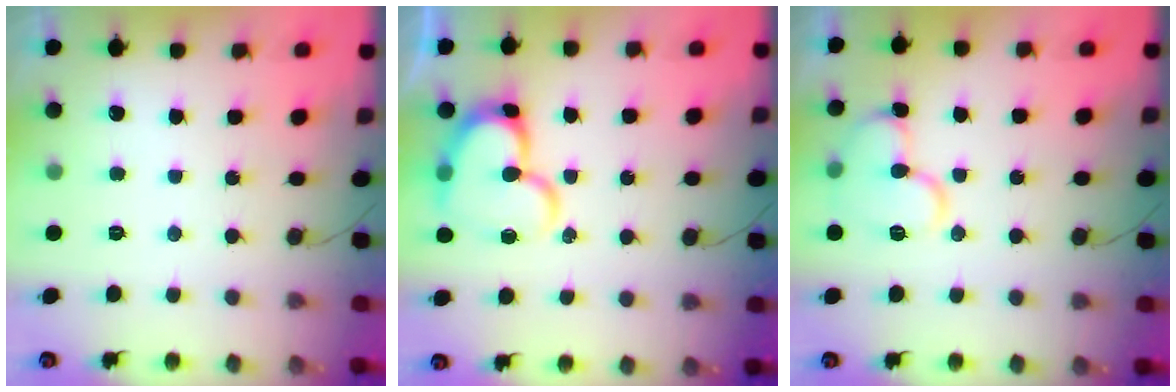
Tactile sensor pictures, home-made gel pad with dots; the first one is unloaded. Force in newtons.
{"total": 16.3, "press": 16.2, "slide": 1.5}
{"total": 11.7, "press": 11.7, "slide": 1.0}